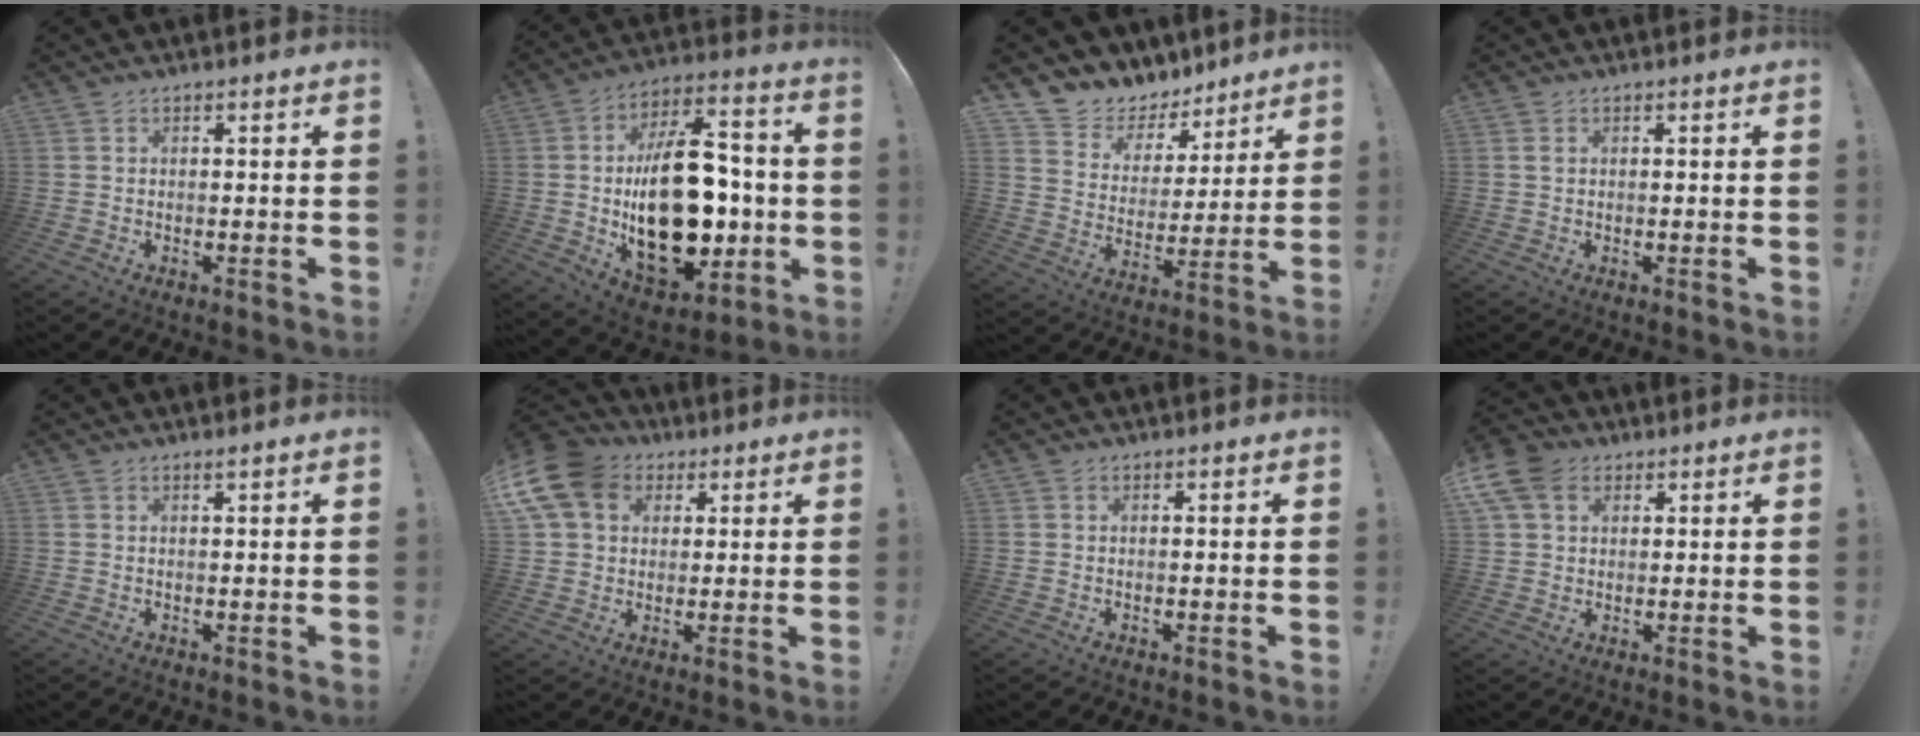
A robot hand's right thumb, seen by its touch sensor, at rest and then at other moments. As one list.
[{"total": 28.6, "force": [-2.2, 16.7, 23.2], "torque": [-0.391, 0.011, -0.018]}, {"total": 8.2, "force": [6.3, 5.2, 0.8], "torque": [-0.027, -0.059, 0.121]}, {"total": 0.9, "force": [0.4, 0.5, 0.7], "torque": [-0.009, 0.000, 0.006]}, {"total": 0.8, "force": [0.6, -0.1, 0.4], "torque": [-0.005, -0.002, 0.010]}, {"total": 14.1, "force": [5.2, 10.9, 7.4], "torque": [-0.142, -0.020, 0.103]}, {"total": 0.0}, {"total": 10.2, "force": [4.3, 7.2, 5.8], "torque": [-0.118, -0.004, 0.086]}]